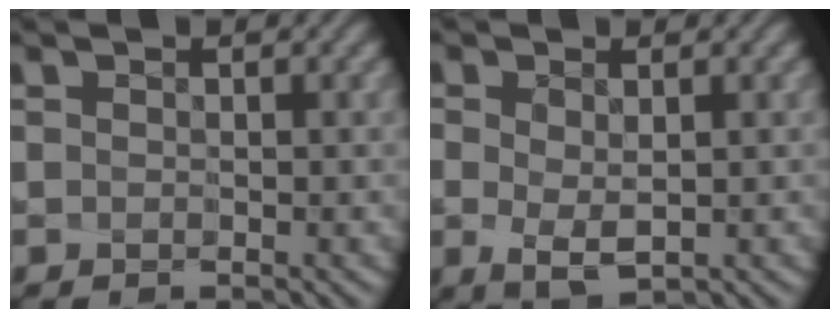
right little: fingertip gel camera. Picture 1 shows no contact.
{"total": 2.3, "force": [-1.1, 0.7, 1.9], "torque": [-0.037, -0.020, -0.001]}